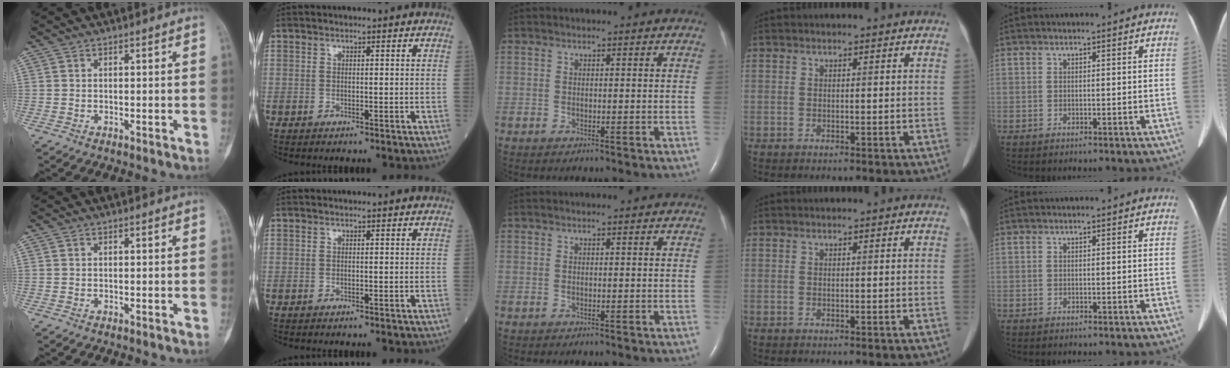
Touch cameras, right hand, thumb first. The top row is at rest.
{}